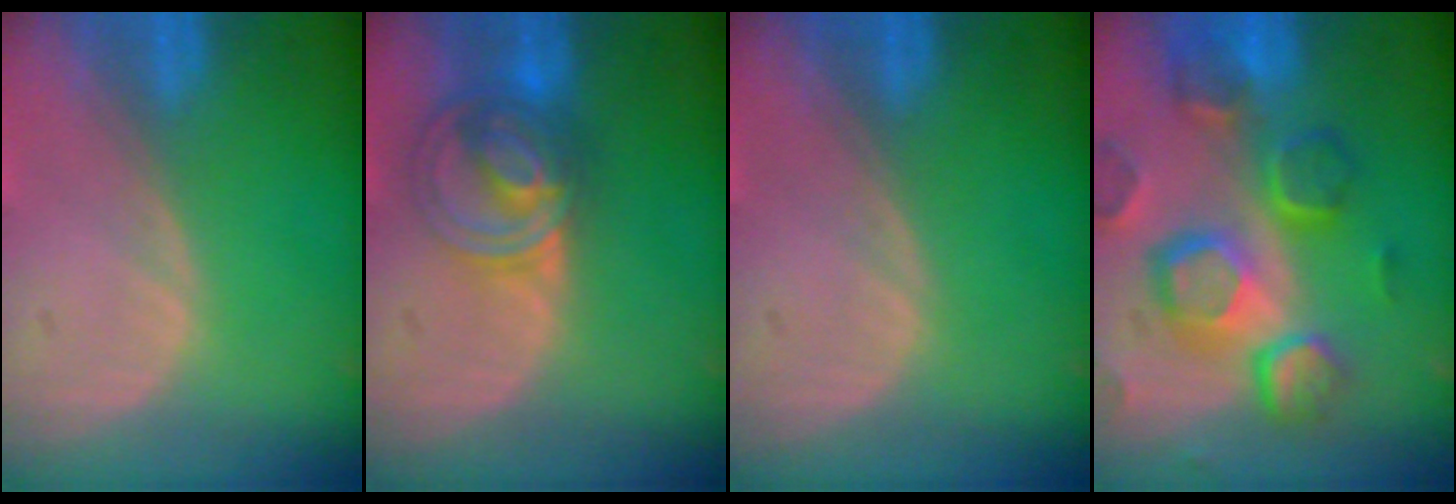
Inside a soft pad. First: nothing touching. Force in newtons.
{"total": 6.9, "press": 6.5, "slide": 2.2}
{"total": 0.0}
{"total": 12.3, "press": 10.6, "slide": 6.2}